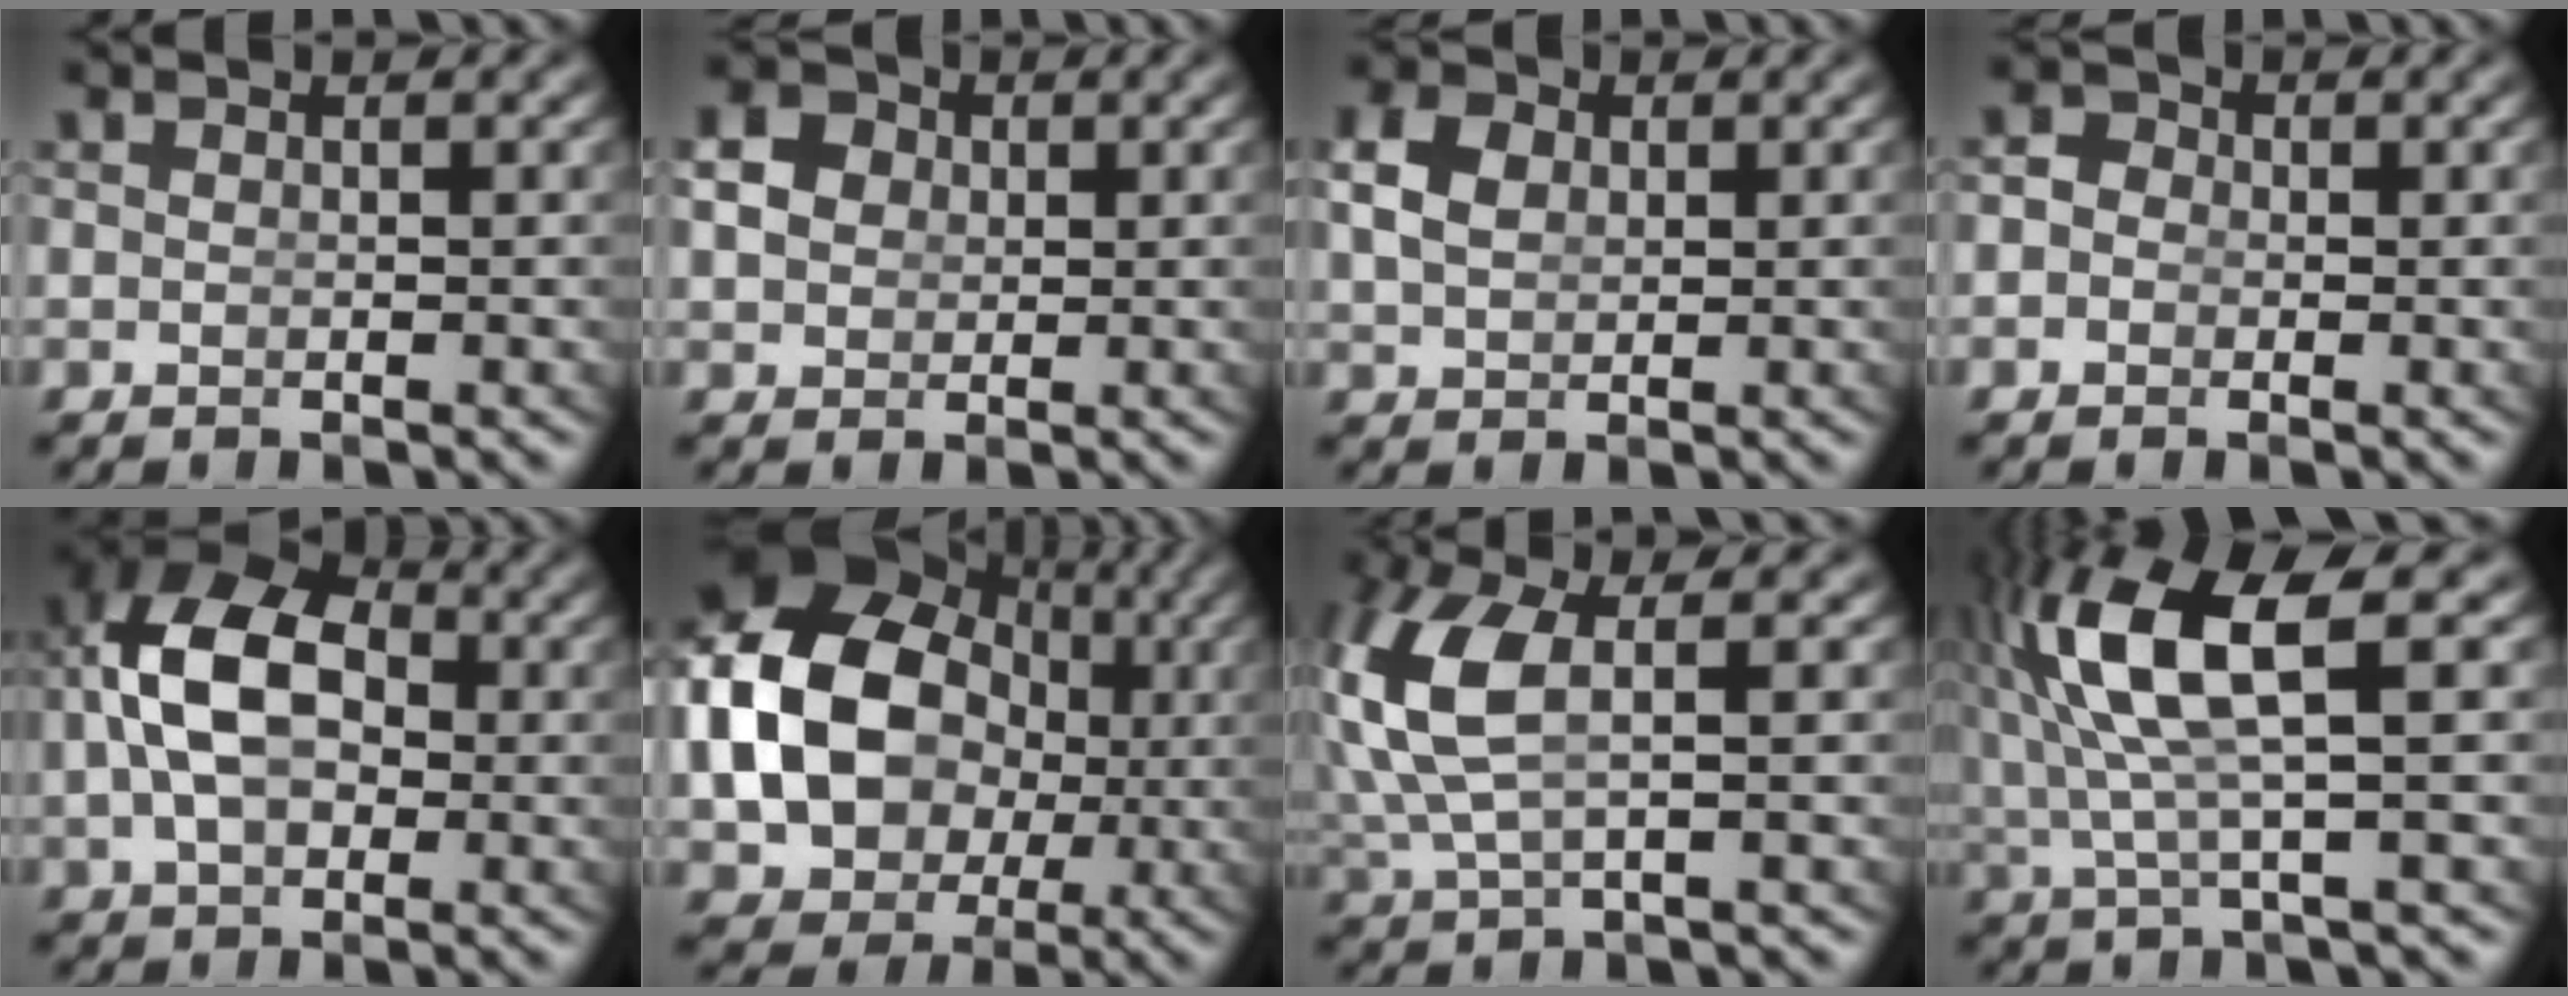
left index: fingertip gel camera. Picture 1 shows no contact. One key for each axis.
{"total": 3.4, "fx": 1.0, "fy": 2.8, "fz": 1.7, "tx": -0.033, "ty": -0.012, "tz": 0.025}
{"total": 3.6, "fx": 1.0, "fy": 2.8, "fz": 2.0, "tx": -0.039, "ty": -0.011, "tz": 0.028}
{"total": 2.2, "fx": -0.1, "fy": 2.1, "fz": 0.8, "tx": -0.006, "ty": -0.002, "tz": -0.012}
{"total": 9.0, "fx": 1.1, "fy": 6.0, "fz": 6.7, "tx": -0.129, "ty": -0.006, "tz": 0.019}
{"total": 15.6, "fx": 1.5, "fy": 12.5, "fz": 9.2, "tx": -0.199, "ty": -0.055, "tz": 0.047}
{"total": 5.9, "fx": 1.2, "fy": 2.9, "fz": 5.0, "tx": -0.137, "ty": -0.012, "tz": 0.035}
{"total": 8.4, "fx": 2.1, "fy": 2.8, "fz": 7.6, "tx": -0.157, "ty": -0.007, "tz": 0.044}